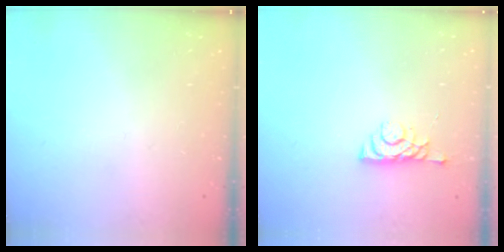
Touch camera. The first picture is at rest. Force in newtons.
{"total": 4.2, "press": 4.2, "slide": 0.7}